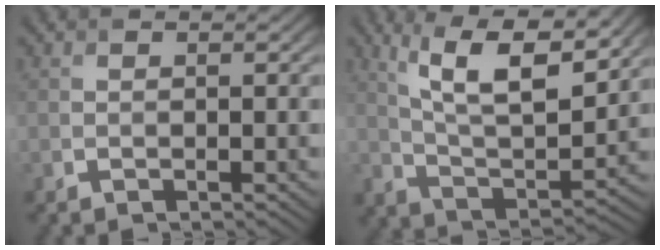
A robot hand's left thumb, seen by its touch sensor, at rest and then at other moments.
{"total": 13.0, "force": [7.6, 4.8, 9.5], "torque": [-0.185, 0.001, 0.128]}